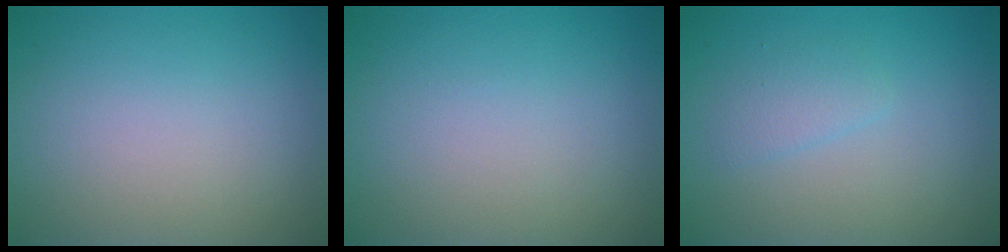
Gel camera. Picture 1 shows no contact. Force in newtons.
{"total": 0.0}
{"total": 1.4, "press": 1.4, "slide": 0.1}